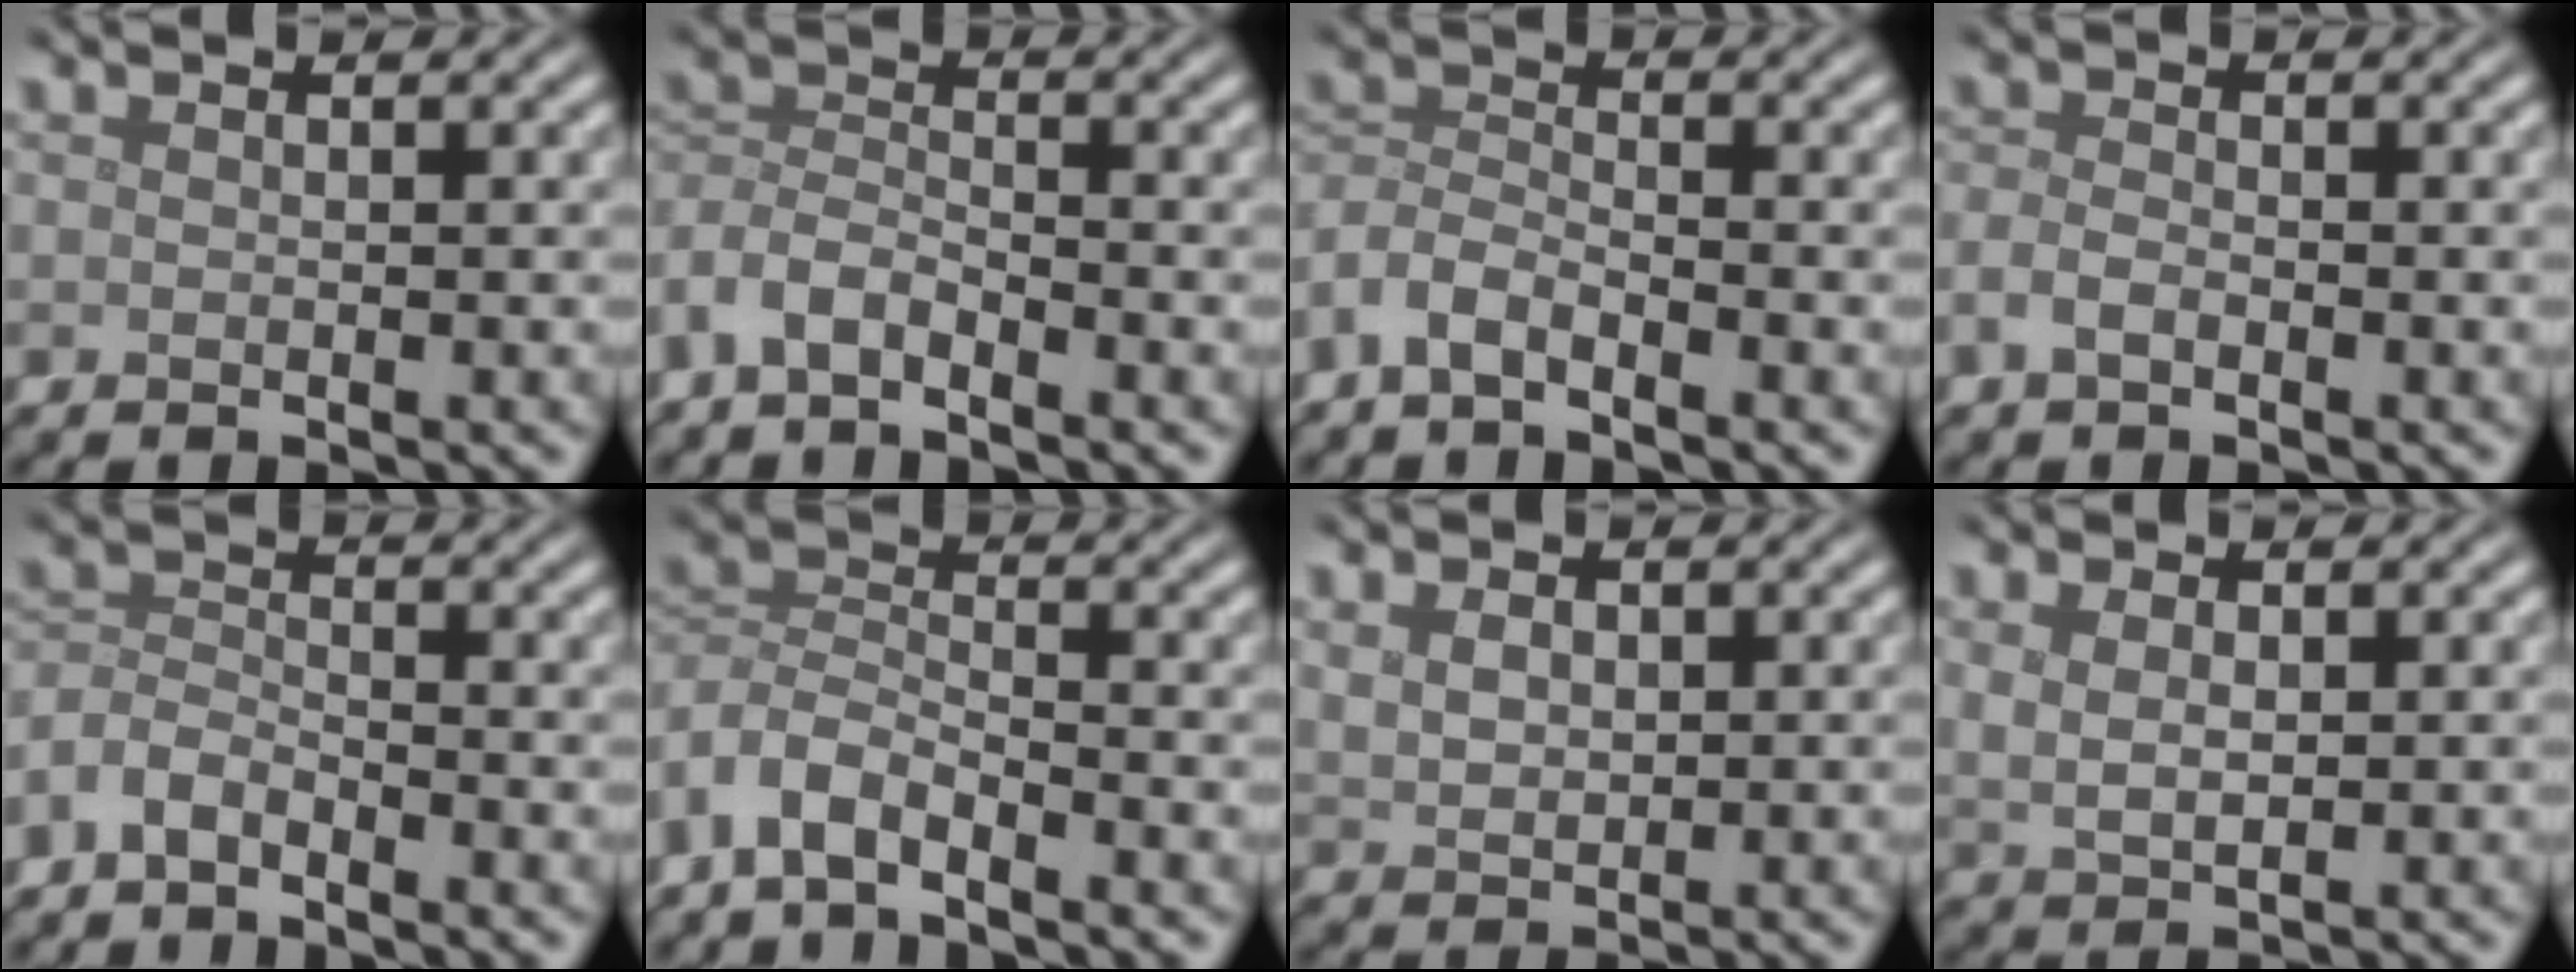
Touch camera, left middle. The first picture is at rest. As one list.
[{"total": 3.6, "force": [-2.7, 1.4, 1.8], "torque": [-0.039, 0.002, -0.066]}, {"total": 3.2, "force": [-2.4, 1.3, 1.7], "torque": [-0.038, 0.003, -0.061]}, {"total": 1.7, "force": [-1.0, 0.7, 1.1], "torque": [-0.025, 0.001, -0.023]}, {"total": 3.0, "force": [-2.3, 1.4, 1.3], "torque": [-0.030, 0.005, -0.057]}, {"total": 4.2, "force": [-3.1, 1.7, 2.3], "torque": [-0.050, -0.001, -0.073]}, {"total": 2.0, "force": [0.7, 1.4, 1.3], "torque": [-0.030, -0.002, 0.018]}, {"total": 2.0, "force": [0.8, 0.9, 1.6], "torque": [-0.037, -0.006, 0.022]}]